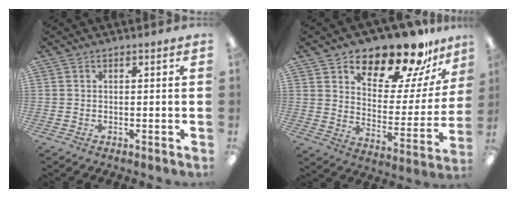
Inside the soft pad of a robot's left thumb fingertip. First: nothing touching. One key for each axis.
{"total": 18.4, "fx": 15.7, "fy": 6.1, "fz": 7.4, "tx": -0.114, "ty": -0.125, "tz": 0.268}